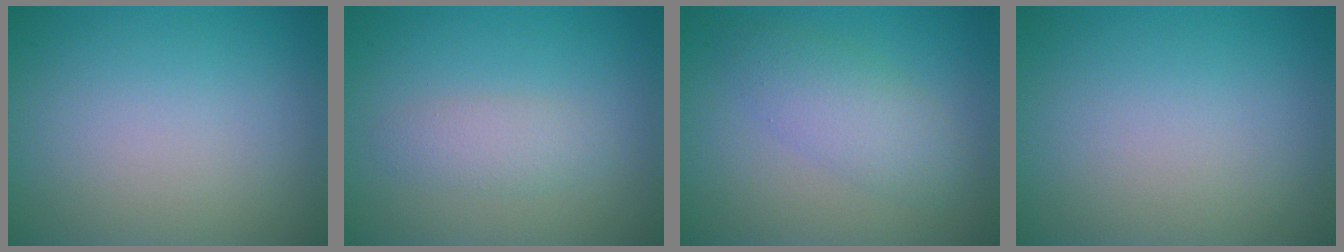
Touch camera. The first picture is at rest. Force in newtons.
{"total": 1.9, "press": 1.9, "slide": 0.1}
{"total": 3.6, "press": 3.6, "slide": 0.2}
{"total": 0.0}